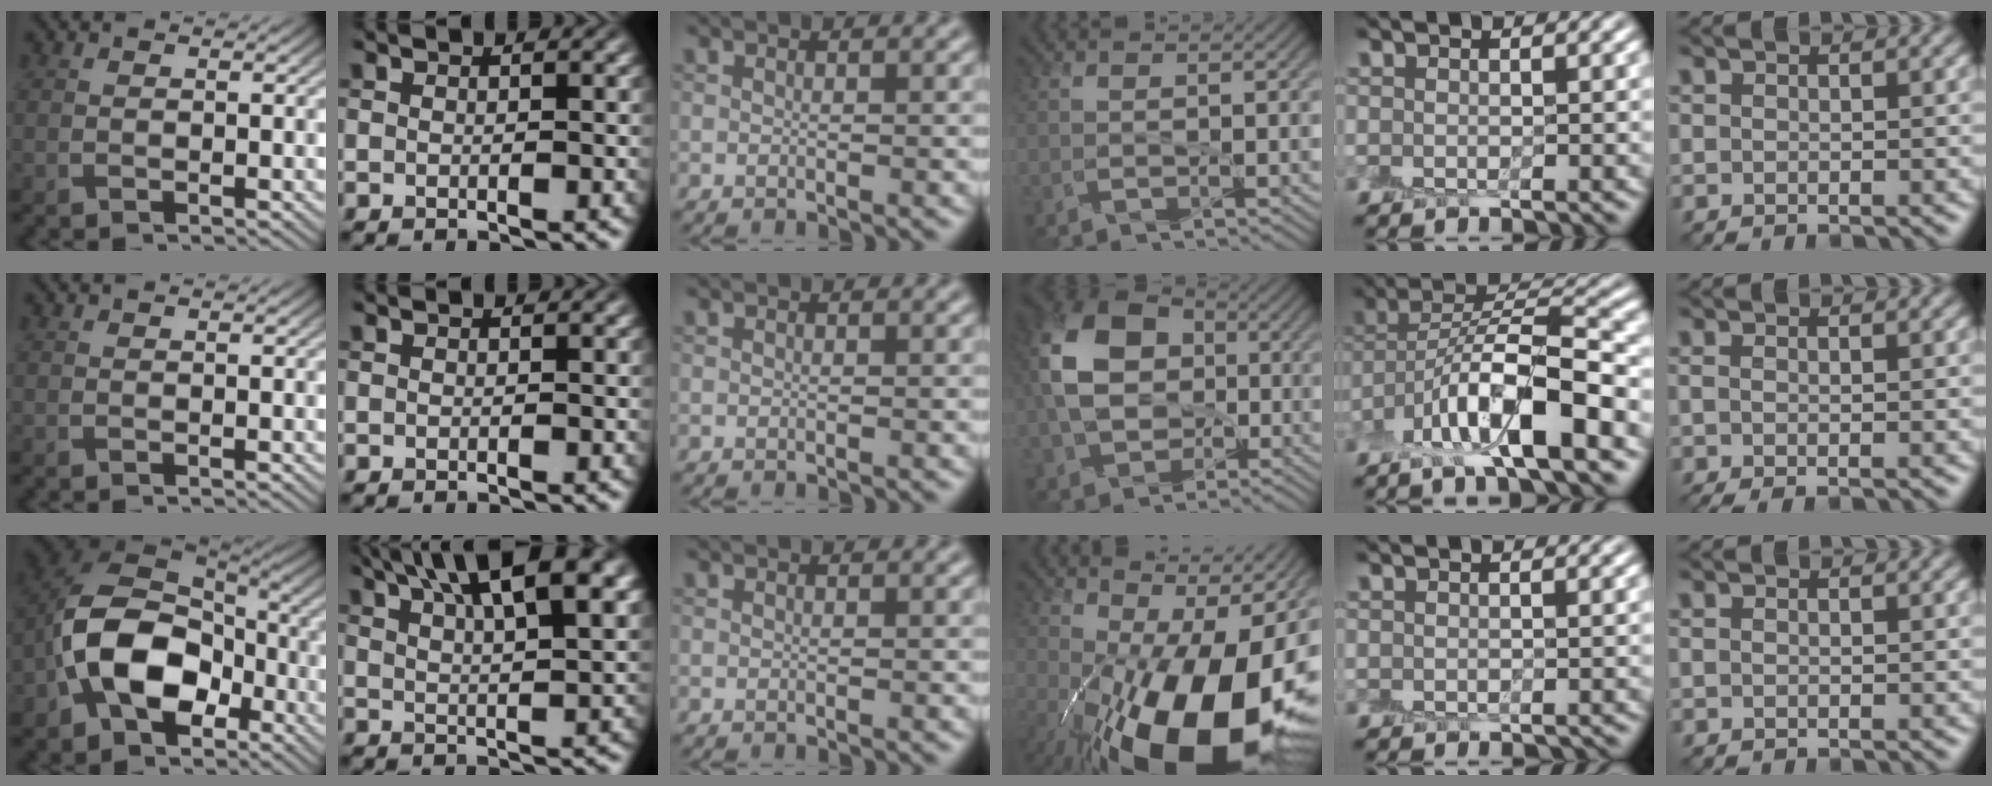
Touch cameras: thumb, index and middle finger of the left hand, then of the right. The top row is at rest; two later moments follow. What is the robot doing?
{"motion": "peel", "object": "shipping label"}